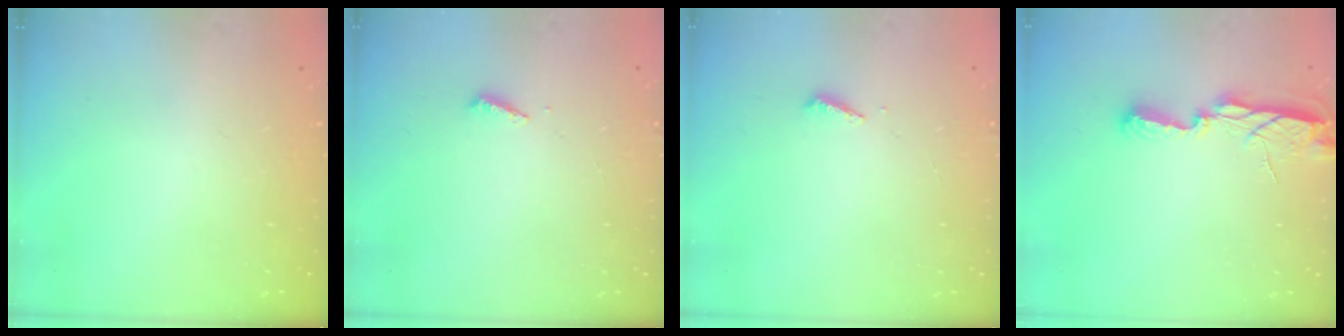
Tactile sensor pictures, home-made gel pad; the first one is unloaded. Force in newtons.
{"total": 2.0, "press": 2.0, "slide": 0.2}
{"total": 2.0, "press": 2.0, "slide": 0.2}
{"total": 7.3, "press": 7.3, "slide": 0.5}